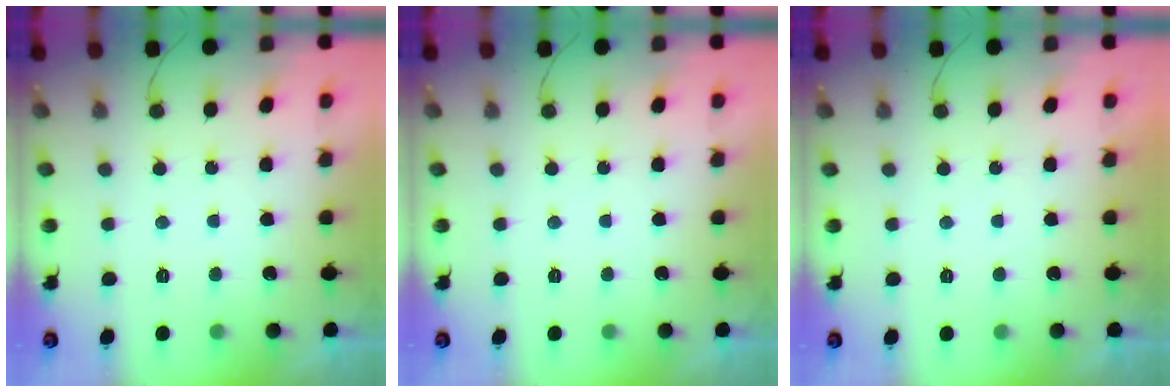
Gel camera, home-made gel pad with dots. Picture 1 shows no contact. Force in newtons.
{"total": 0.0}
{"total": 1.7, "press": 1.7, "slide": 0.0}